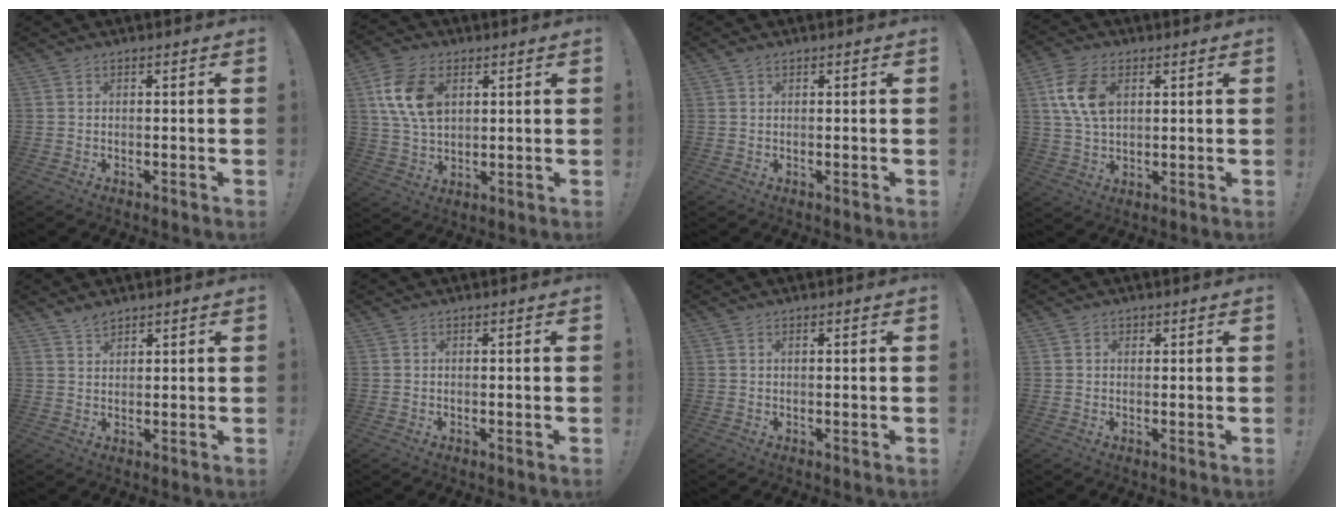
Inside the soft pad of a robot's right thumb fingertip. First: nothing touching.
{"total": 12.9, "force": [4.1, 8.4, 8.9], "torque": [-0.179, -0.001, 0.078]}
{"total": 1.0, "force": [0.7, 0.6, 0.5], "torque": [-0.006, 0.001, 0.012]}
{"total": 11.0, "force": [3.3, 7.0, 7.8], "torque": [-0.160, 0.004, 0.063]}
{"total": 3.1, "force": [2.7, 1.3, 0.9], "torque": [-0.008, -0.016, 0.048]}
{"total": 0.0}
{"total": 0.6, "force": [0.3, -0.1, 0.5], "torque": [-0.009, -0.001, 0.005]}
{"total": 1.1, "force": [0.6, 0.9, 0.3], "torque": [0.001, -0.001, 0.009]}